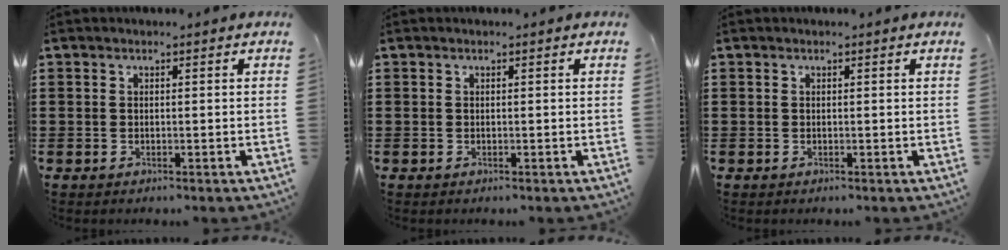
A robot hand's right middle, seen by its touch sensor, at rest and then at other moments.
{"total": 0.0}
{"total": 0.0}